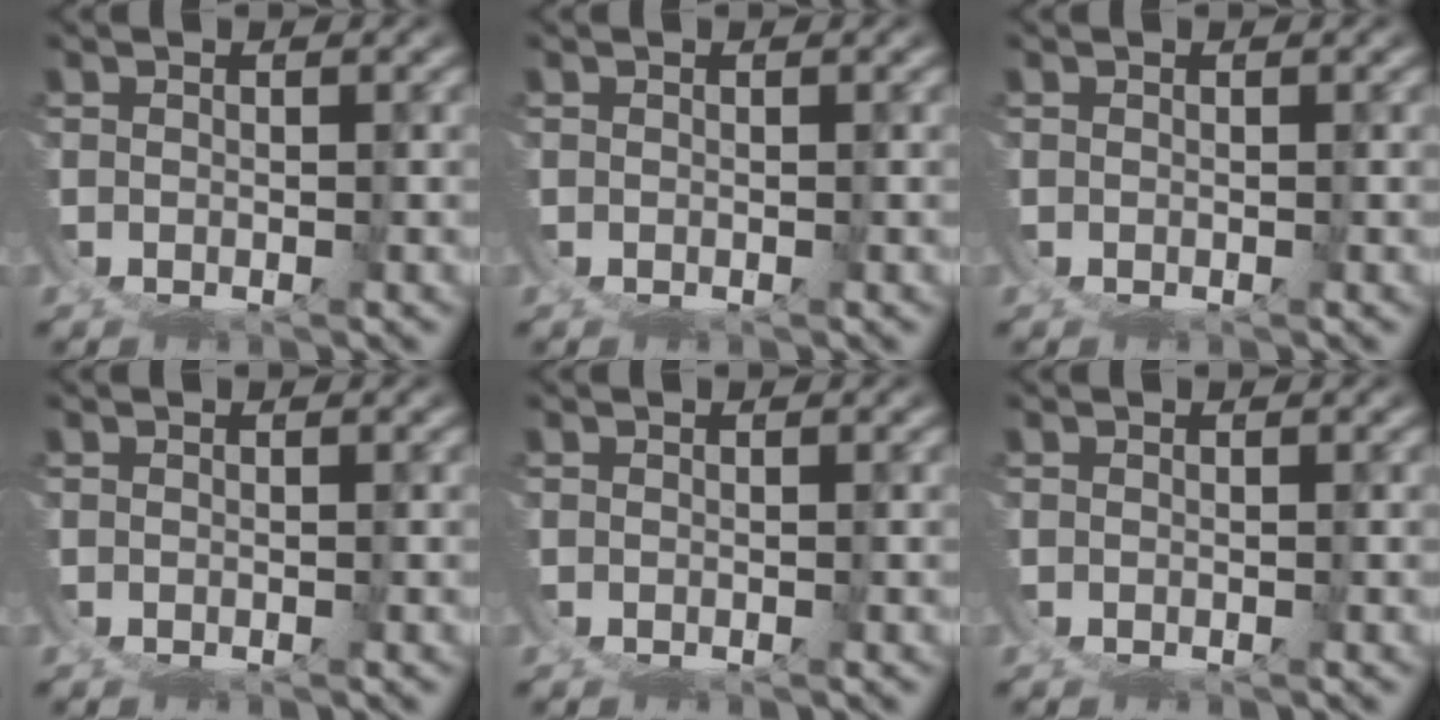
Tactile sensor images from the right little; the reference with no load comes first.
{"total": 0.0}
{"total": 0.0}
{"total": 0.0}
{"total": 0.0}
{"total": 0.0}